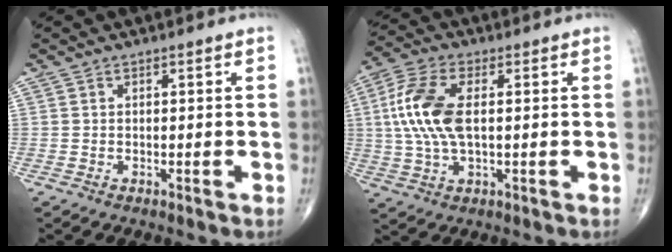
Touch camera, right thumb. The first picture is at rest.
{"total": 11.8, "force": [1.3, 5.6, 10.3], "torque": [-0.232, 0.010, 0.022]}